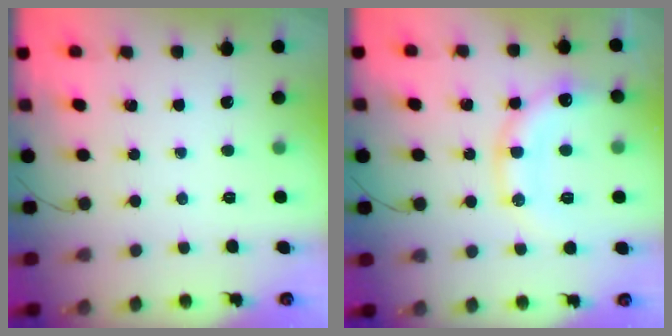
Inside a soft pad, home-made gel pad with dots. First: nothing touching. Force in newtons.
{"total": 15.0, "press": 14.9, "slide": 1.6}